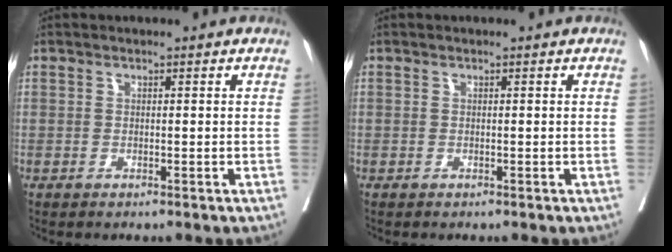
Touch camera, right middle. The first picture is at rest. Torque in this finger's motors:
{"motor_torque": [0.97, -1.17, -0.32, -0.21]}